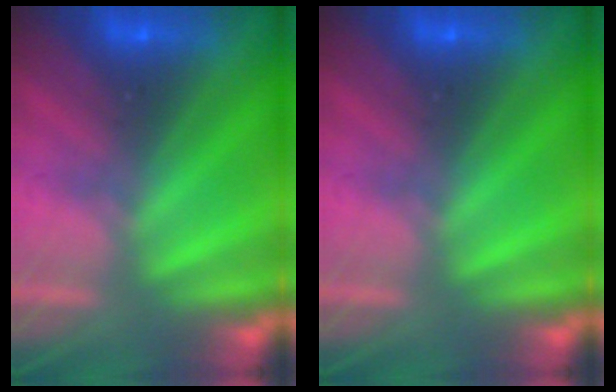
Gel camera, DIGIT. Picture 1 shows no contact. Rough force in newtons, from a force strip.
{"total": 0.0}